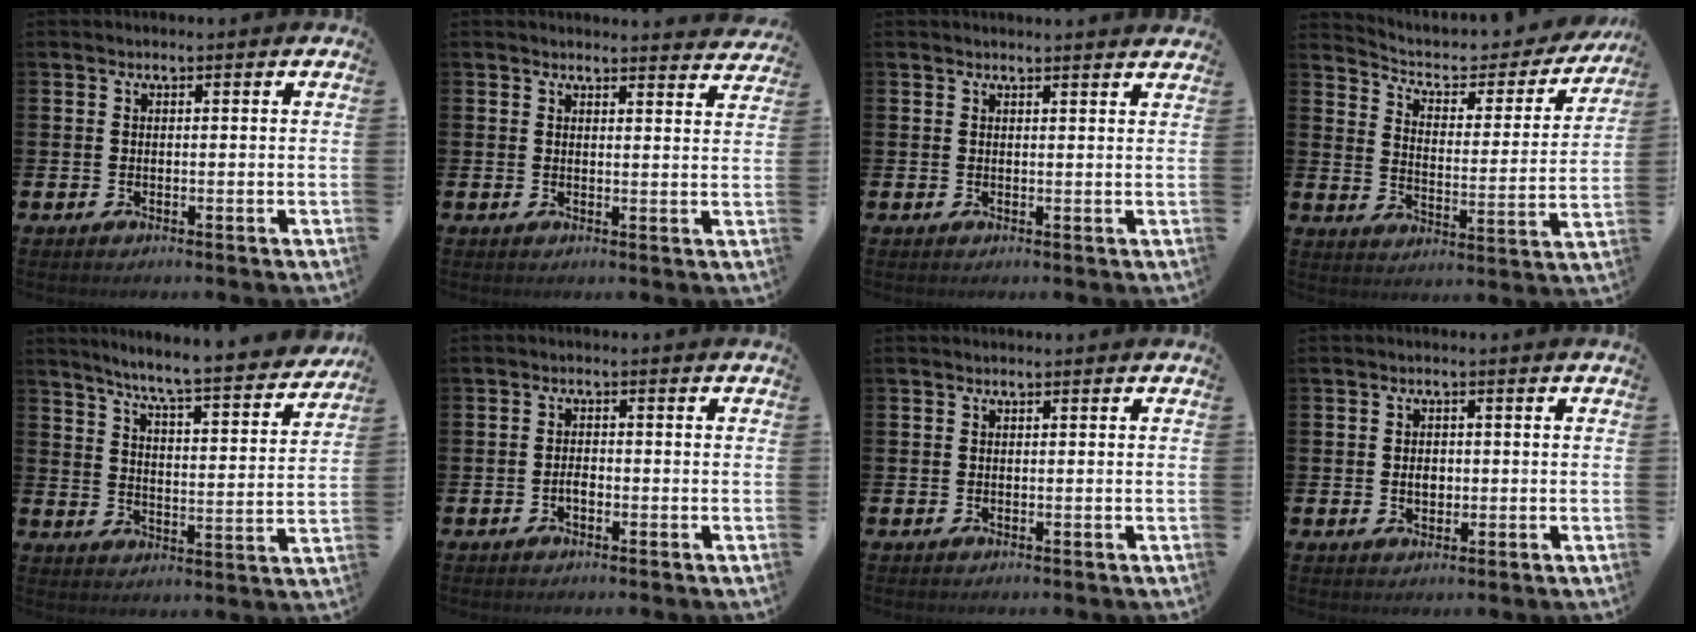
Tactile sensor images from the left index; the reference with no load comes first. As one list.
[{"total": 2.5, "force": [2.5, 0.2, -0.1], "torque": [0.007, -0.017, 0.043]}, {"total": 1.2, "force": [1.2, -0.1, 0.1], "torque": [0.009, -0.009, 0.020]}, {"total": 5.4, "force": [4.7, 2.2, 1.6], "torque": [-0.056, -0.037, 0.072]}, {"total": 7.0, "force": [6.4, -0.1, 2.7], "torque": [-0.072, -0.055, 0.104]}, {"total": 1.6, "force": [-0.7, 0.8, 1.2], "torque": [-0.019, 0.001, -0.014]}, {"total": 0.0}, {"total": 2.3, "force": [-0.1, 1.7, 1.5], "torque": [-0.010, -0.001, -0.009]}]